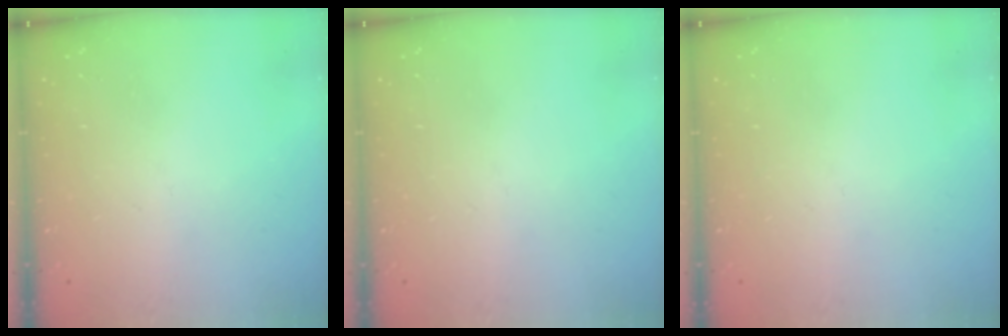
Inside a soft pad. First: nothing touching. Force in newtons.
{"total": 0.0}
{"total": 0.0}